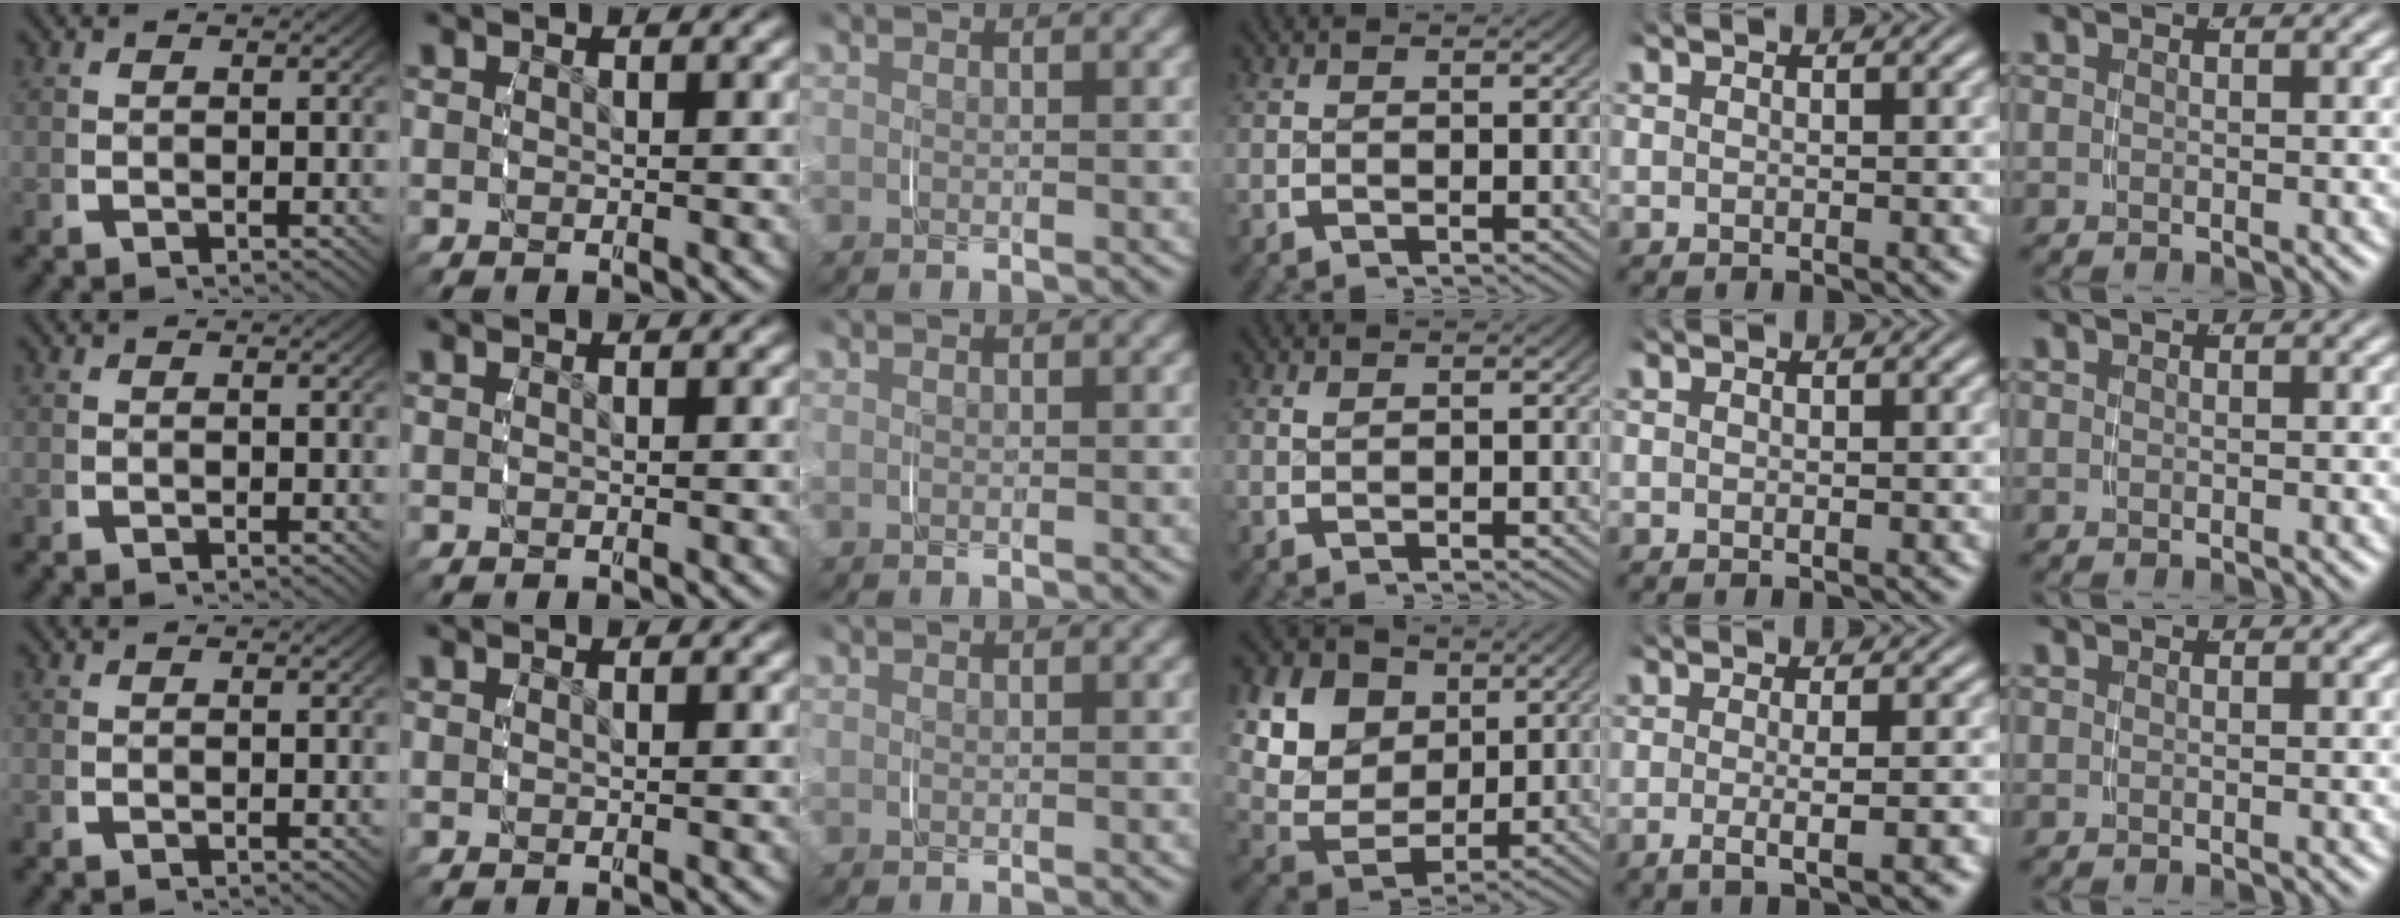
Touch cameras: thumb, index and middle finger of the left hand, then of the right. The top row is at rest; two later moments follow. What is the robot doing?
{"motion": "grasp_and_lifting", "object": "pen bag"}